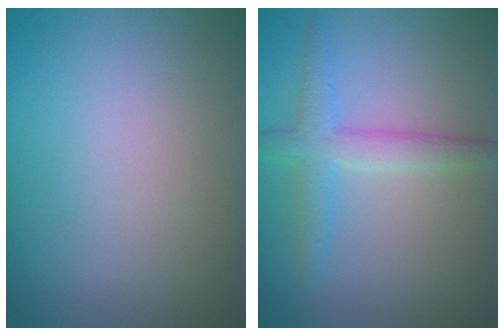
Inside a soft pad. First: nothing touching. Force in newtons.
{"total": 2.8, "press": 2.8, "slide": 0.1}